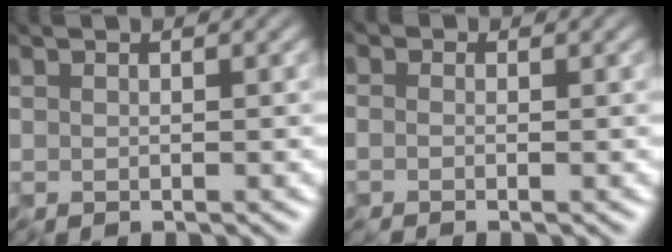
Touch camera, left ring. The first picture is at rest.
{"total": 0.8, "force": [0.0, 0.6, 0.4], "torque": [-0.010, 0.001, -0.020]}